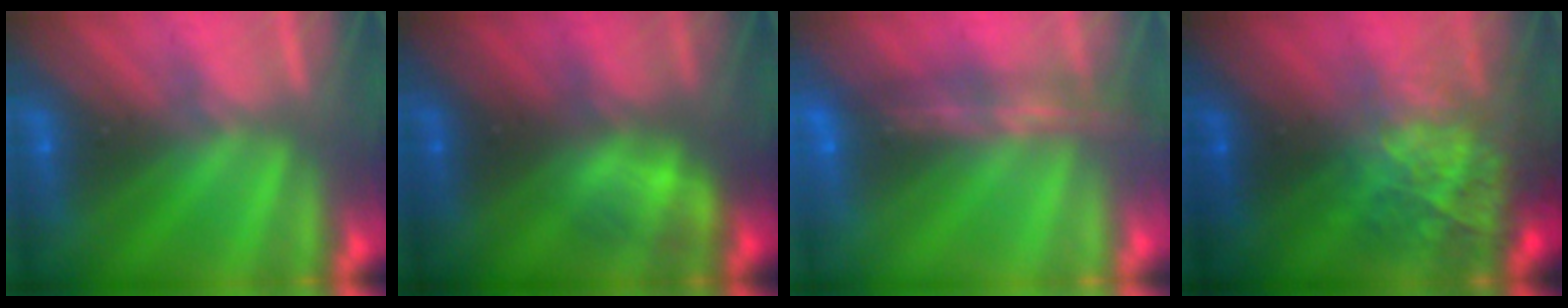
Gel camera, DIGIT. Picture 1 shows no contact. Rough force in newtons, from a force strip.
{"total": 2.3}
{"total": 7.4}
{"total": 5.9}